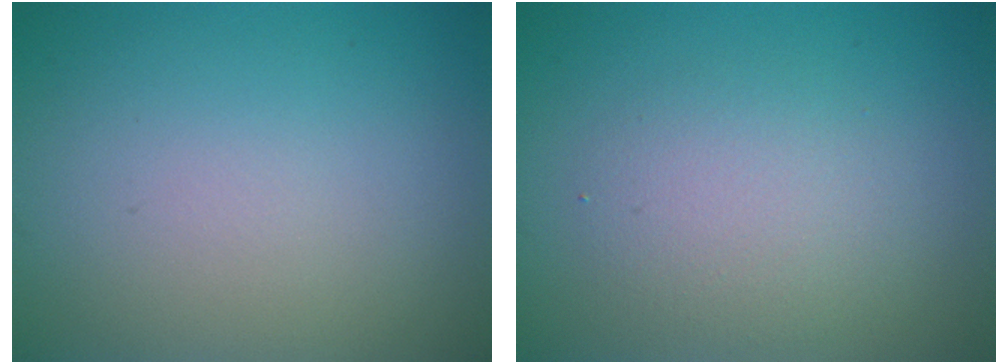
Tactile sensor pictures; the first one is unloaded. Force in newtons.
{"total": 3.0, "press": 3.0, "slide": 0.2}